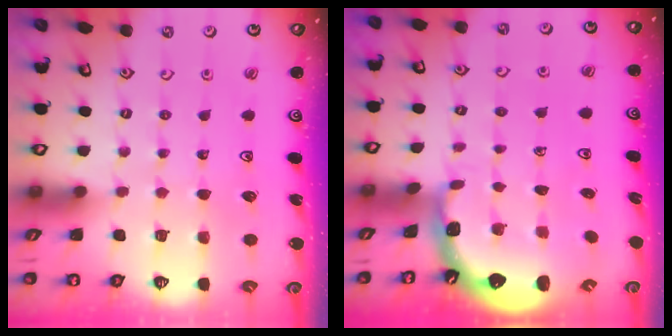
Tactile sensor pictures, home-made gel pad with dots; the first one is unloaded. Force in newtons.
{"total": 1.0, "press": 1.0, "slide": 0.2}